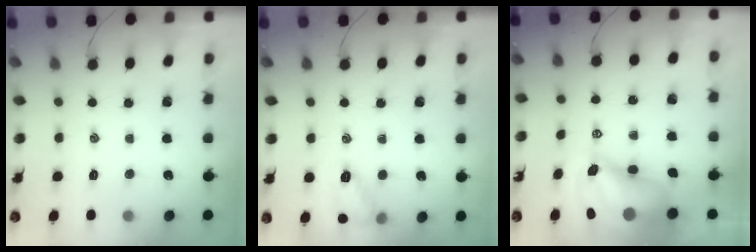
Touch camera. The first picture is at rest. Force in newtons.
{"total": 8.7, "press": 8.7, "slide": 1.0}
{"total": 12.0, "press": 11.5, "slide": 3.6}